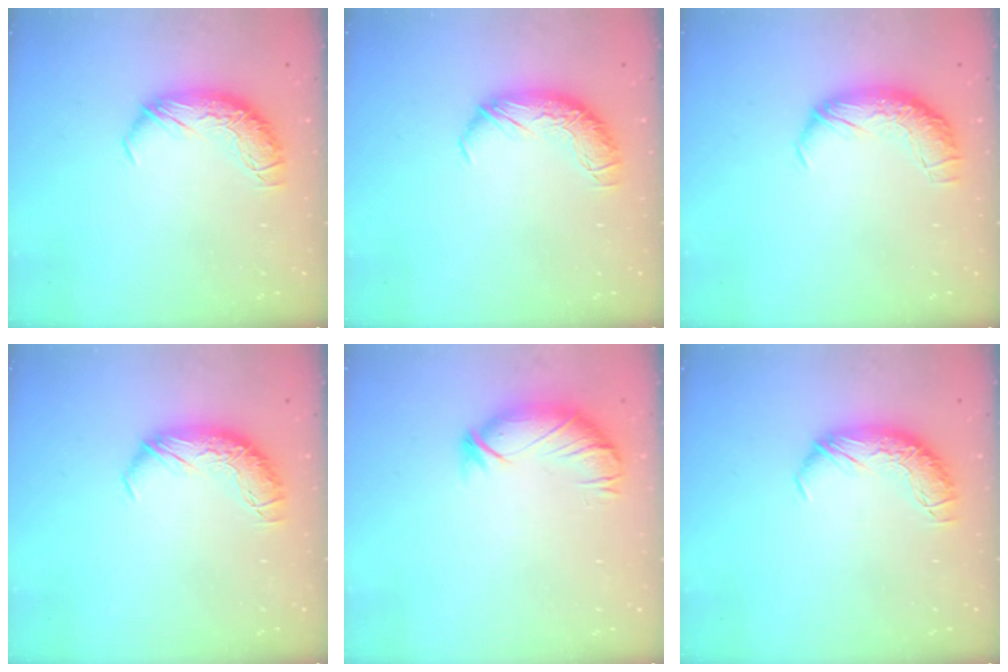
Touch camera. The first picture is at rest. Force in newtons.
{"total": 0.0}
{"total": 2.5, "press": 1.2, "slide": 2.2}
{"total": 0.0}
{"total": 3.5, "press": 3.0, "slide": 1.7}
{"total": 0.0}